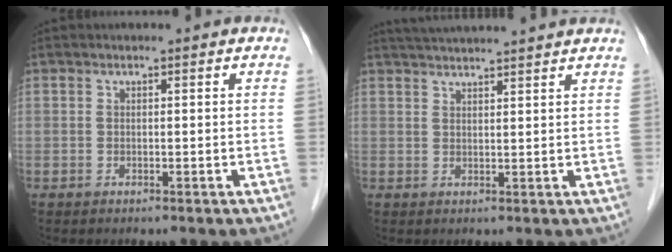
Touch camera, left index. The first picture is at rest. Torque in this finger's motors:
{"motor_torque": [-0.61, -0.79, 0.16, 0.02]}